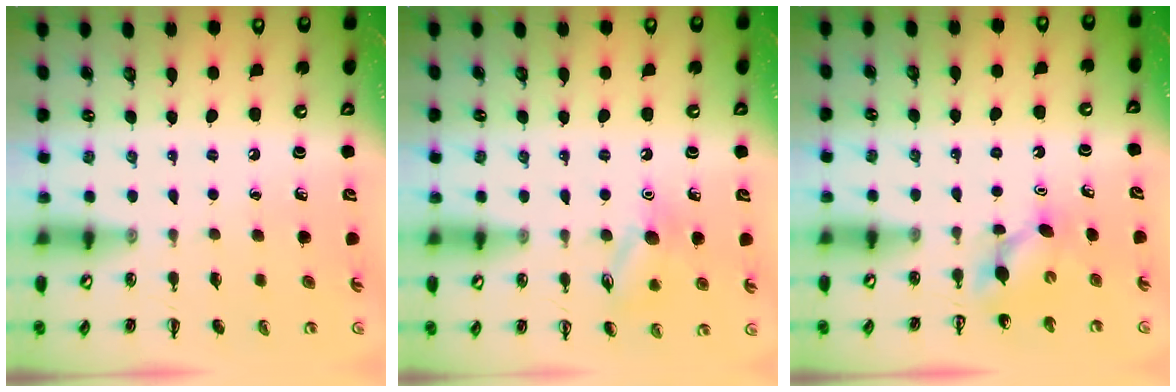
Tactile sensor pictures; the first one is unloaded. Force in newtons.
{"total": 9.7, "press": 9.6, "slide": 1.0}
{"total": 4.0, "press": 3.9, "slide": 0.9}